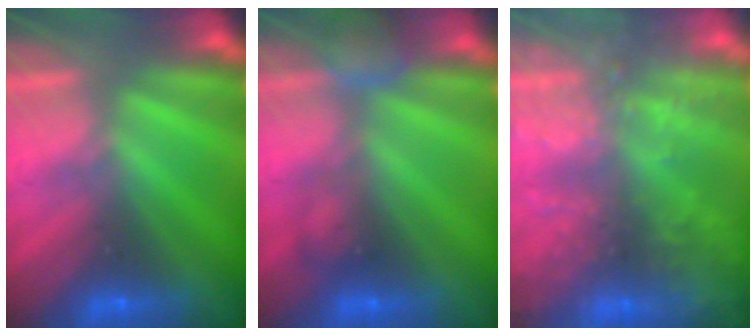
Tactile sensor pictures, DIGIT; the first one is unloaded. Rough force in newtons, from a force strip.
{"total": 2.5}
{"total": 9.2}